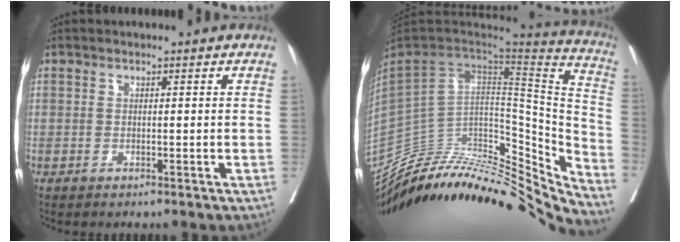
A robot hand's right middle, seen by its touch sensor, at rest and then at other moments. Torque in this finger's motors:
{"motor_torque": [-0.67, -1.47, -0.06, 0.00]}